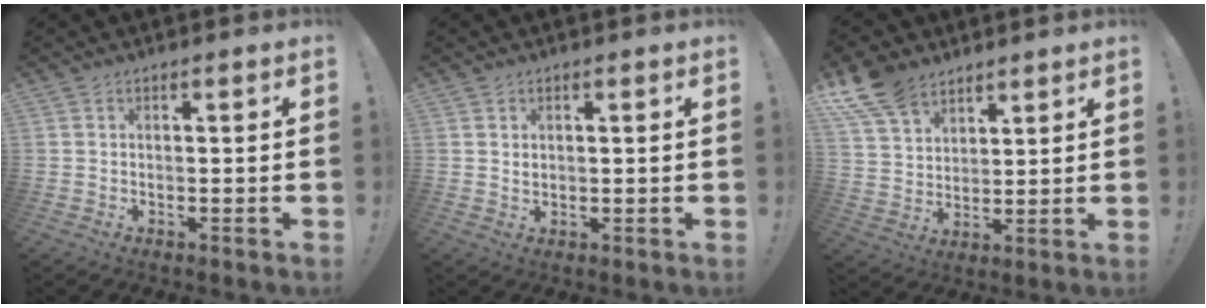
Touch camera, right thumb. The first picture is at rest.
{"total": 1.1, "force": [0.5, 0.9, 0.4], "torque": [-0.008, 0.001, 0.010]}
{"total": 11.6, "force": [8.4, 6.6, 4.3], "torque": [-0.092, -0.046, 0.166]}